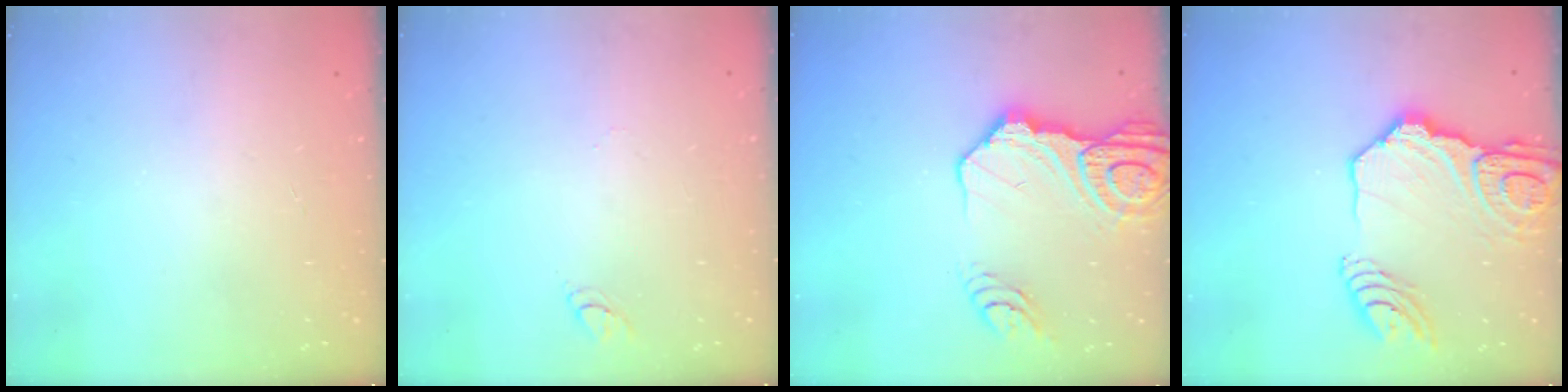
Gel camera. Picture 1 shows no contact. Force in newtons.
{"total": 3.0, "press": 3.0, "slide": 0.3}
{"total": 18.6, "press": 18.4, "slide": 2.0}
{"total": 20.3, "press": 20.1, "slide": 2.6}